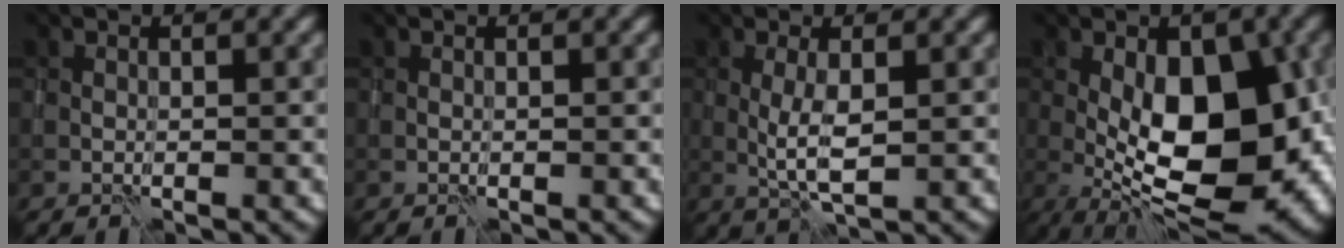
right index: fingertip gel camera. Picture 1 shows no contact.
{"total": 0.0}
{"total": 2.7, "force": [0.0, 0.6, 2.7], "torque": [-0.060, 0.001, 0.002]}
{"total": 13.9, "force": [-1.3, 6.6, 12.2], "torque": [-0.161, 0.003, -0.025]}